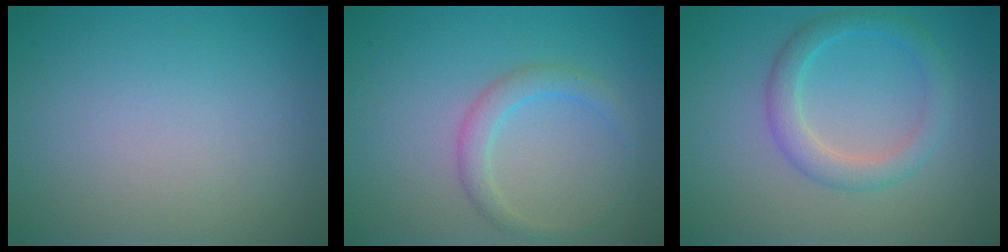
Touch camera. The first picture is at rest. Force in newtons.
{"total": 2.1, "press": 2.1, "slide": 0.1}
{"total": 3.0, "press": 3.0, "slide": 0.1}